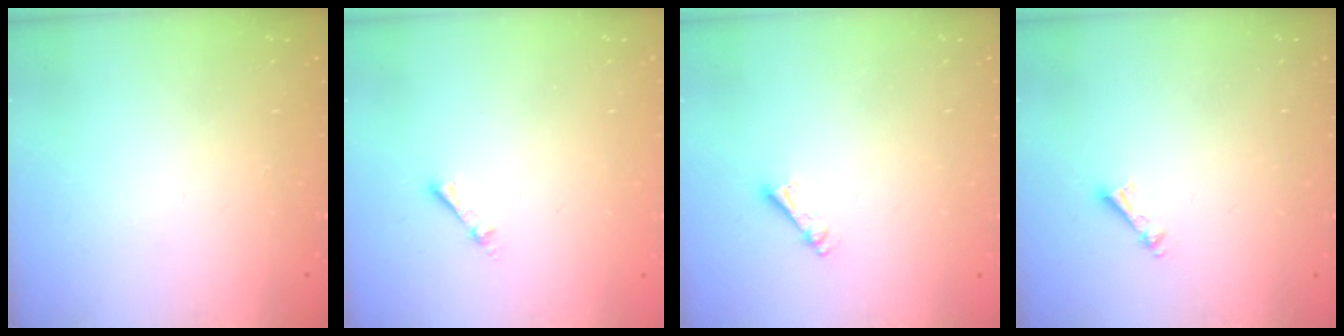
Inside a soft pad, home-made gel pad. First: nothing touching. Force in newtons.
{"total": 1.9, "press": 1.9, "slide": 0.3}
{"total": 2.7, "press": 2.7, "slide": 0.4}
{"total": 3.2, "press": 3.2, "slide": 0.3}